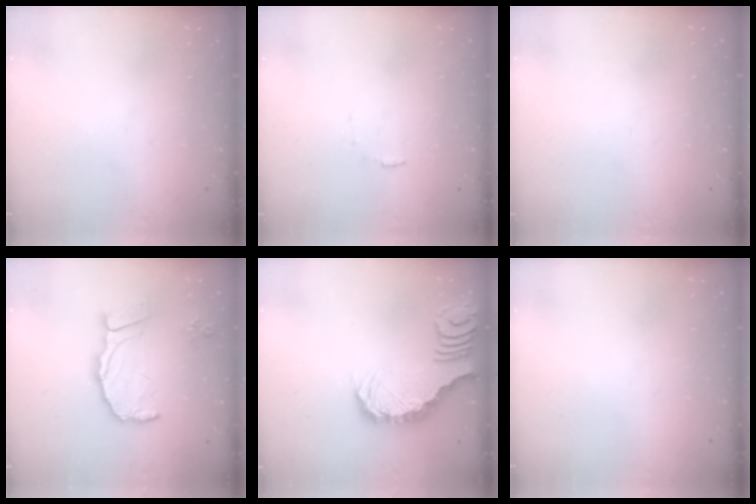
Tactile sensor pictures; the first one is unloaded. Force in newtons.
{"total": 4.5, "press": 4.5, "slide": 0.3}
{"total": 0.0}
{"total": 11.9, "press": 11.8, "slide": 0.9}
{"total": 2.6, "press": 2.5, "slide": 0.5}
{"total": 0.0}